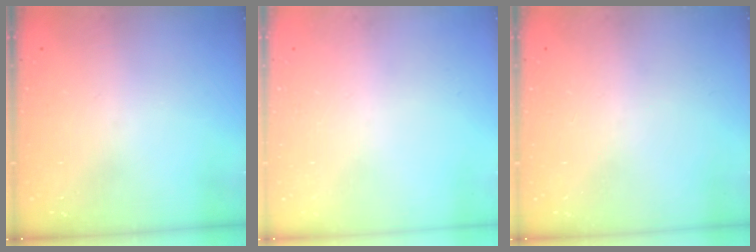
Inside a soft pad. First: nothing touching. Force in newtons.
{"total": 0.0}
{"total": 0.0}